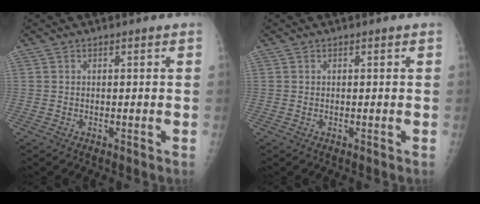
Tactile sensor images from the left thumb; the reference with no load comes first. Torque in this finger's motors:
{"motor_torque": [-0.23, 0.03, -0.15, -0.05, 0.00]}